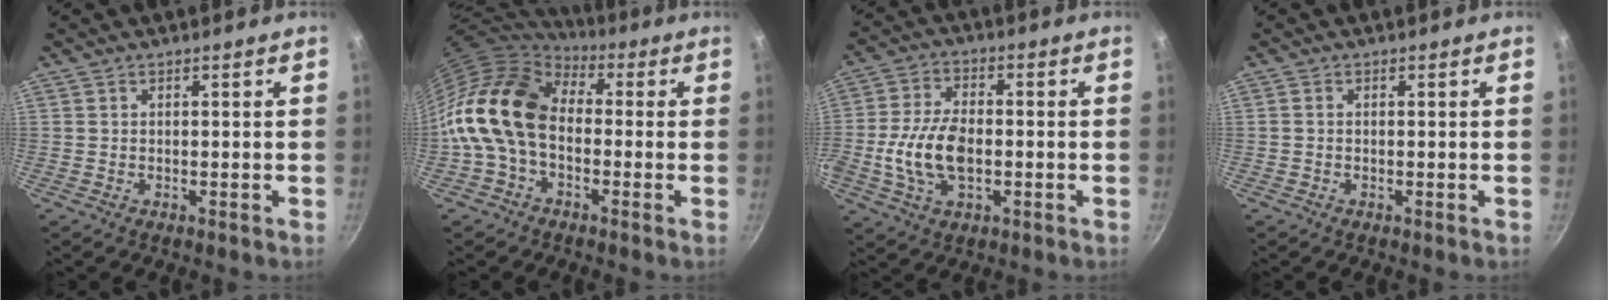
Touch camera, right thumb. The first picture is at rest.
{"total": 16.8, "force": [-0.7, 11.5, 12.3], "torque": [-0.210, 0.033, -0.031]}
{"total": 11.6, "force": [-1.8, 6.6, 9.3], "torque": [-0.178, 0.021, -0.039]}
{"total": 0.6, "force": [-0.1, 0.4, 0.4], "torque": [-0.007, 0.004, -0.003]}